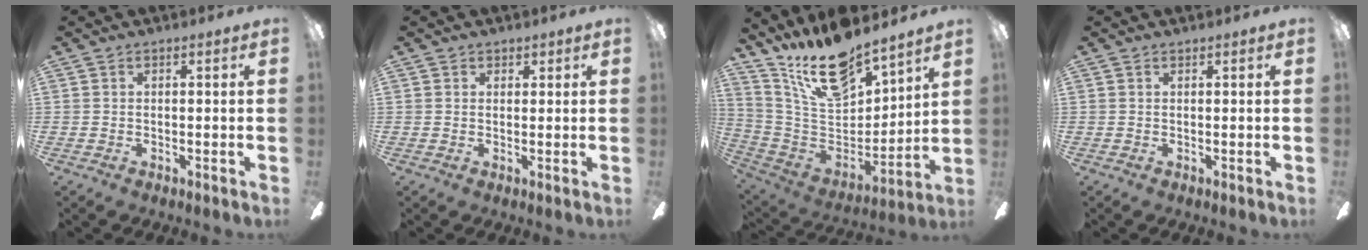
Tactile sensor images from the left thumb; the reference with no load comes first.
{"total": 1.5, "force": [1.1, 1.0, 0.0], "torque": [0.007, -0.003, 0.020]}
{"total": 18.4, "force": [14.6, 6.1, 9.3], "torque": [-0.182, -0.098, 0.258]}
{"total": 0.0}